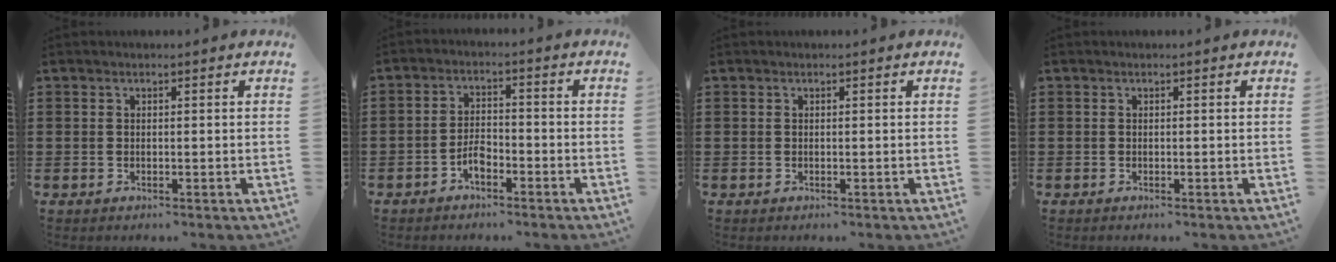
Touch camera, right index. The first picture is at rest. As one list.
[{"total": 3.4, "force": [-2.1, 1.6, 2.2], "torque": [-0.048, 0.005, -0.043]}, {"total": 0.0}, {"total": 0.0}]